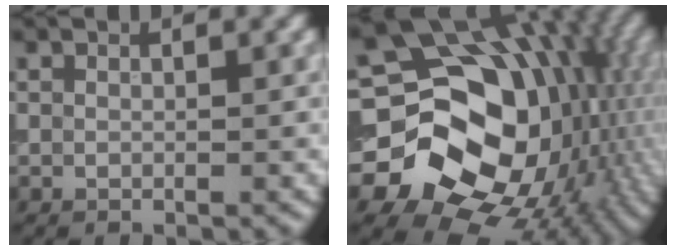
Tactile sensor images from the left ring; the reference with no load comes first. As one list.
[{"total": 19.4, "force": [-1.3, 16.0, 10.8], "torque": [-0.163, -0.032, -0.015]}]